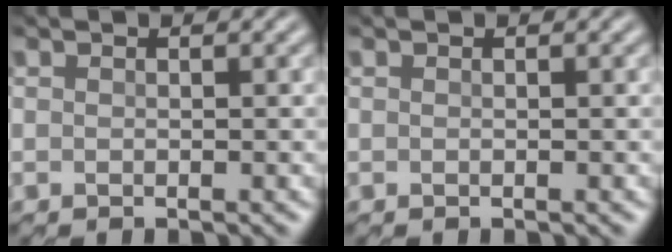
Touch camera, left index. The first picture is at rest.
{"total": 0.0}